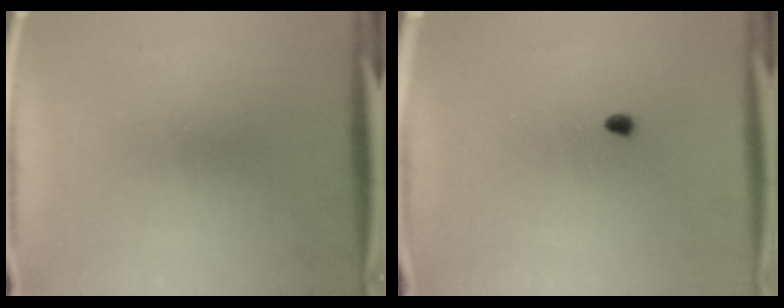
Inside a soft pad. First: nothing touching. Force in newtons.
{"total": 1.3}